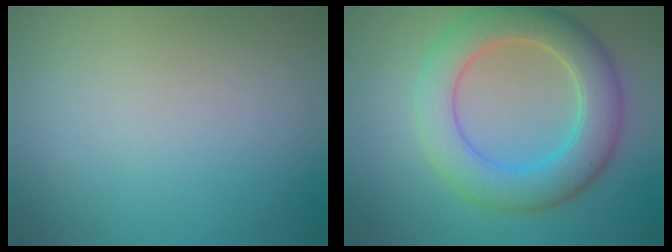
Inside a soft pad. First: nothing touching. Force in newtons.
{"total": 6.5, "press": 6.4, "slide": 0.6}